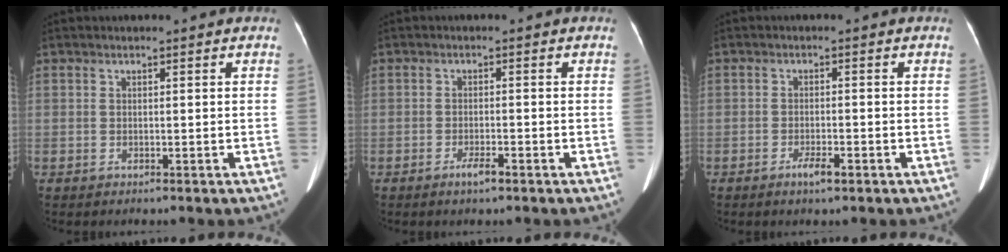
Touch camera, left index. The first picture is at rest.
{"total": 2.2, "force": [-1.6, 0.3, 1.5], "torque": [-0.028, -0.002, -0.026]}
{"total": 2.6, "force": [-1.7, 0.4, 1.8], "torque": [-0.031, 0.000, -0.028]}